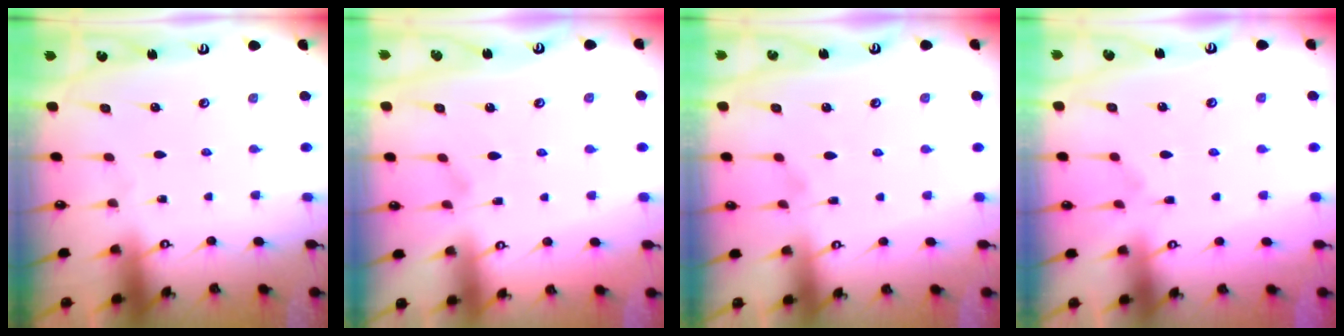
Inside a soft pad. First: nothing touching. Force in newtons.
{"total": 3.2, "press": 3.1, "slide": 1.0}
{"total": 2.7, "press": 2.5, "slide": 1.0}
{"total": 3.4, "press": 3.2, "slide": 1.1}